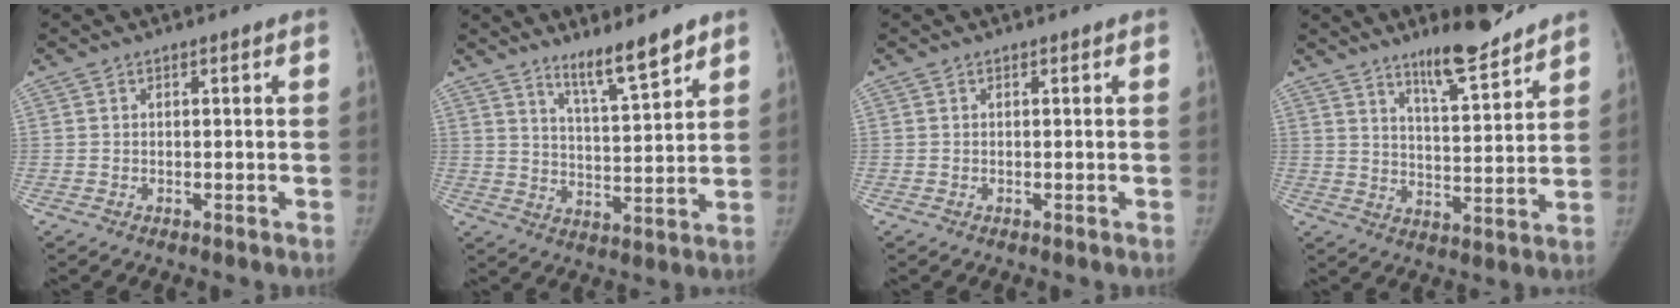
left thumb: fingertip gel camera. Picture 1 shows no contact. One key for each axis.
{"total": 8.9, "fx": 6.9, "fy": 1.1, "fz": 5.4, "tx": -0.085, "ty": -0.057, "tz": 0.125}
{"total": 0.0}
{"total": 10.6, "fx": 8.6, "fy": 1.7, "fz": 6.0, "tx": -0.083, "ty": -0.066, "tz": 0.143}